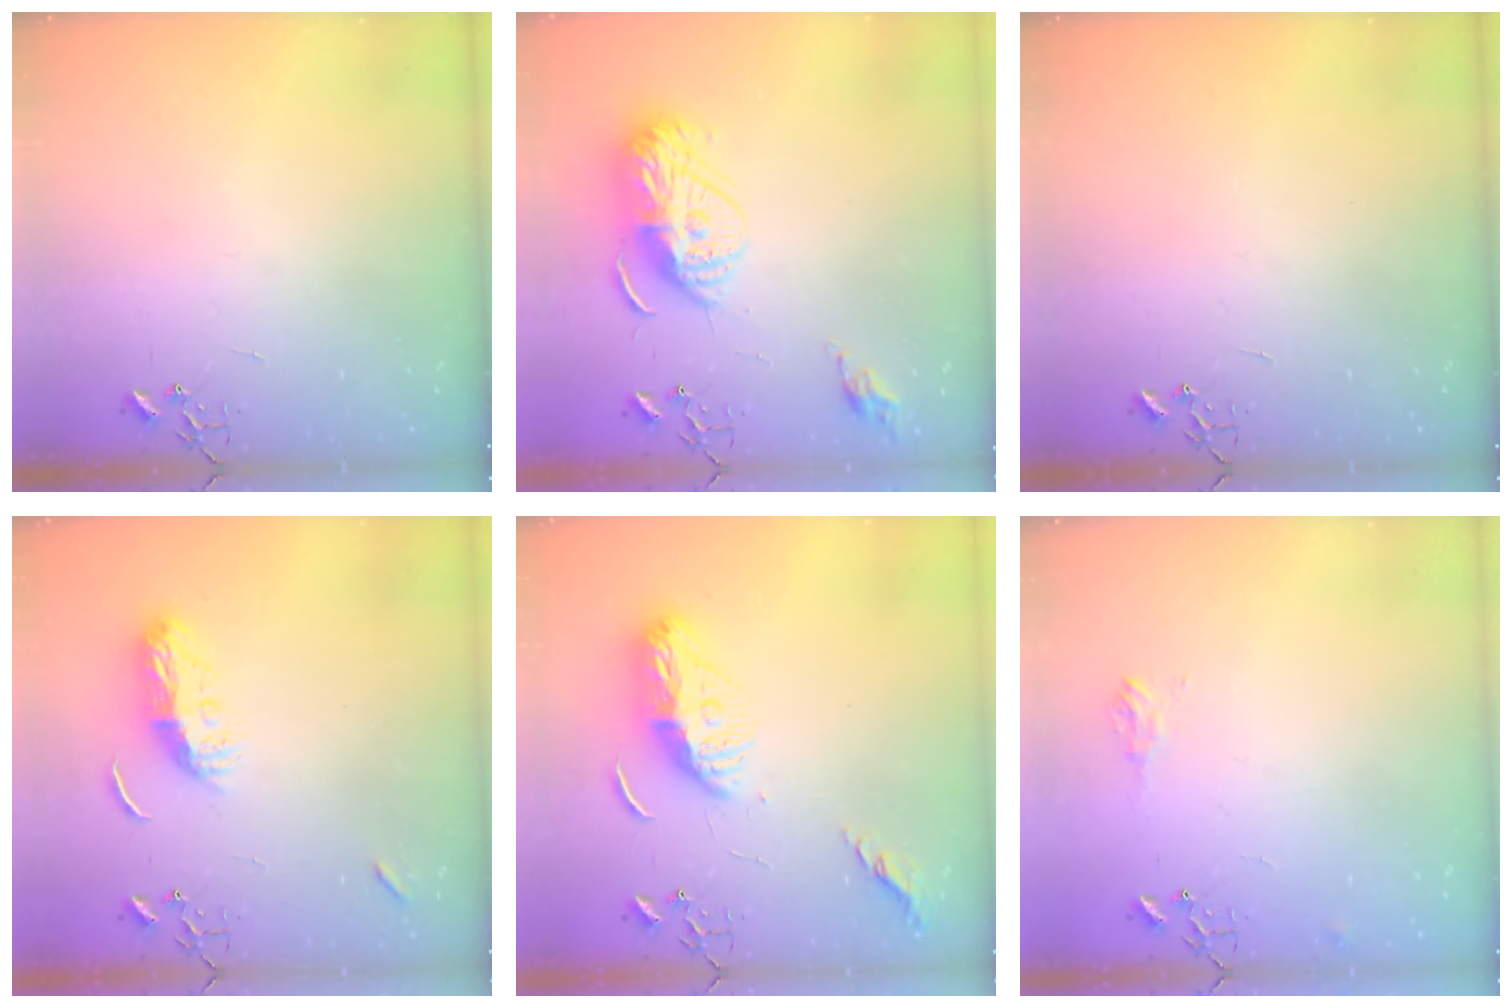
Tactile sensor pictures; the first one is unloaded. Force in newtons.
{"total": 15.5, "press": 15.4, "slide": 1.4}
{"total": 0.0}
{"total": 9.1, "press": 9.1, "slide": 0.8}
{"total": 12.4, "press": 12.3, "slide": 0.8}
{"total": 7.2, "press": 7.1, "slide": 0.9}